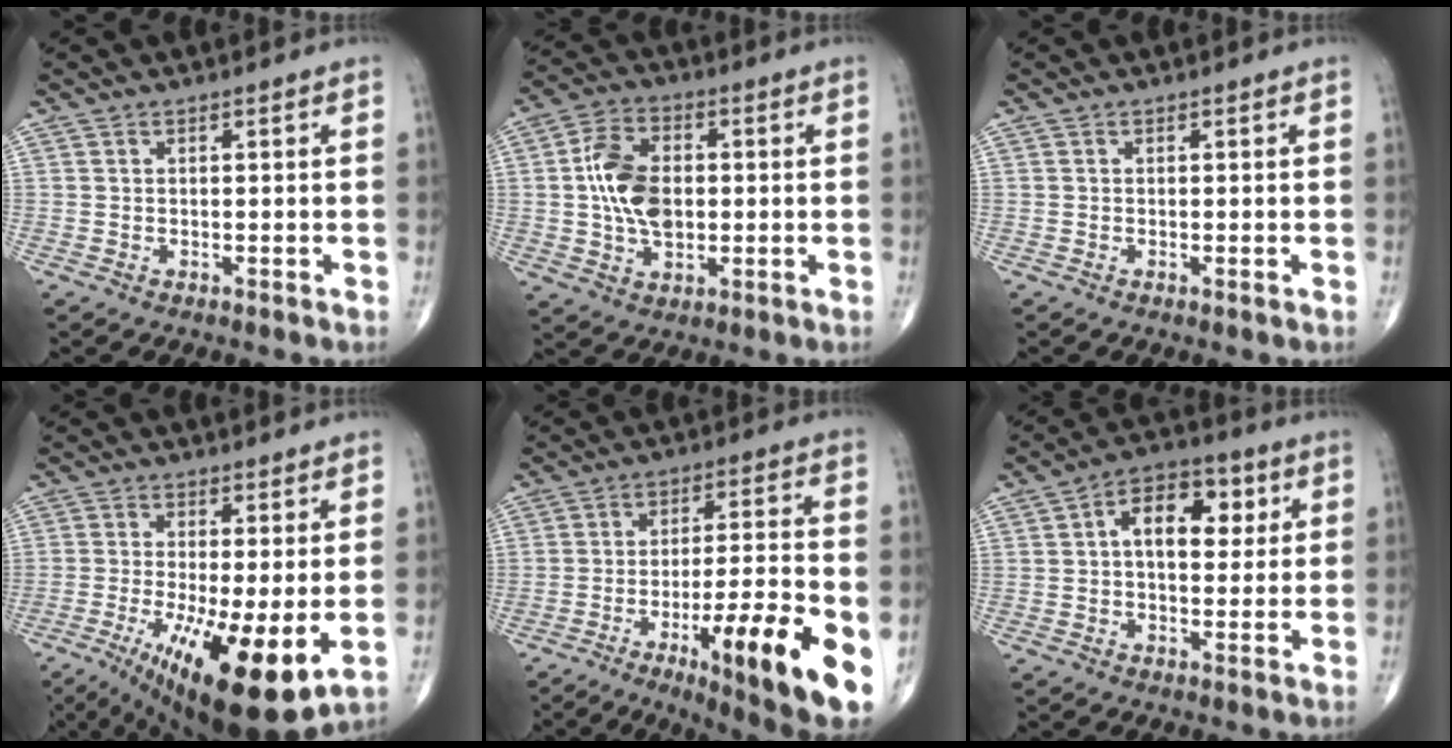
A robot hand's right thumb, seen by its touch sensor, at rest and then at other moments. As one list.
[{"total": 11.5, "force": [0.4, 7.3, 8.8], "torque": [-0.149, 0.009, 0.006]}, {"total": 0.0}, {"total": 17.2, "force": [-4.6, 4.8, 15.8], "torque": [-0.257, -0.030, -0.058]}, {"total": 20.3, "force": [-7.6, 3.8, 18.4], "torque": [-0.251, 0.008, -0.105]}, {"total": 11.6, "force": [2.7, 7.0, 8.9], "torque": [-0.102, 0.013, 0.033]}]